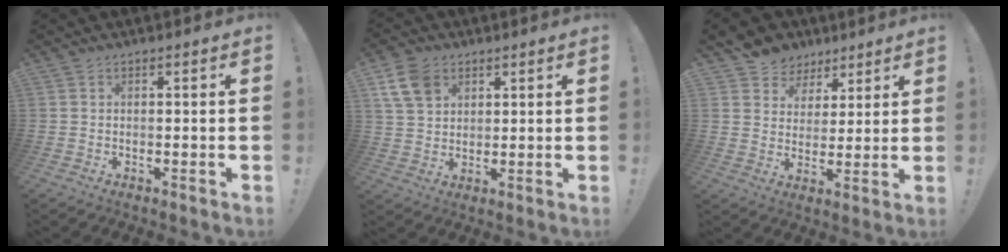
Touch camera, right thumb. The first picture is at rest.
{"total": 9.8, "force": [4.9, 6.7, 5.2], "torque": [-0.098, -0.009, 0.098]}
{"total": 7.5, "force": [4.4, 6.0, 0.8], "torque": [-0.019, -0.029, 0.091]}